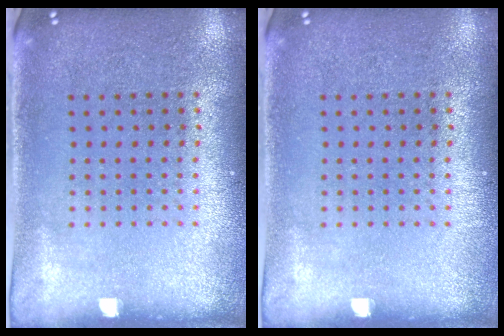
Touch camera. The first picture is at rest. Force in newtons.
{"total": 0.0}